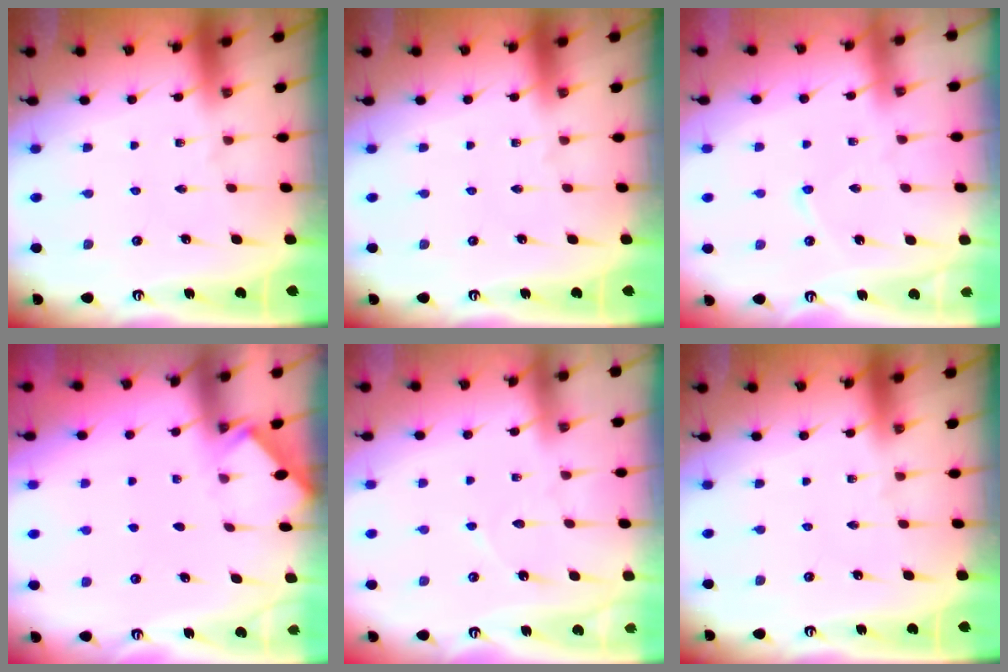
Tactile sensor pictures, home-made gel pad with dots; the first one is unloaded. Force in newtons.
{"total": 0.0}
{"total": 4.0, "press": 4.0, "slide": 0.4}
{"total": 1.7, "press": 1.6, "slide": 0.2}
{"total": 4.1, "press": 4.1, "slide": 0.4}
{"total": 0.0}